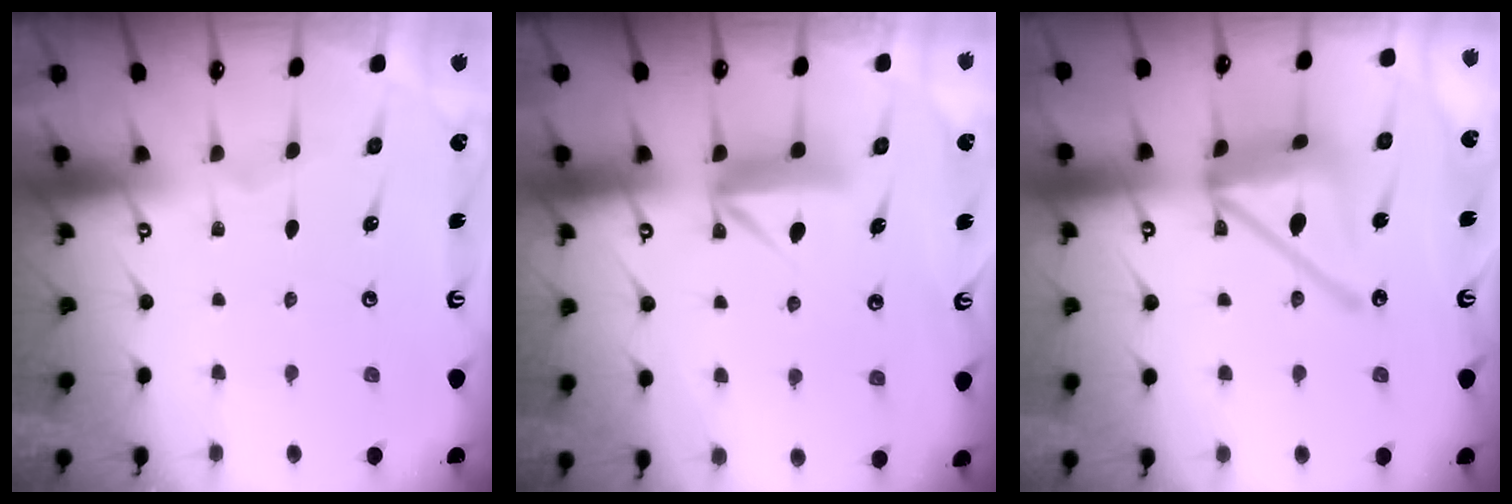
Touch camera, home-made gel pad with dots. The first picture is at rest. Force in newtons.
{"total": 8.7, "press": 8.7, "slide": 0.7}
{"total": 16.2, "press": 16.1, "slide": 1.7}